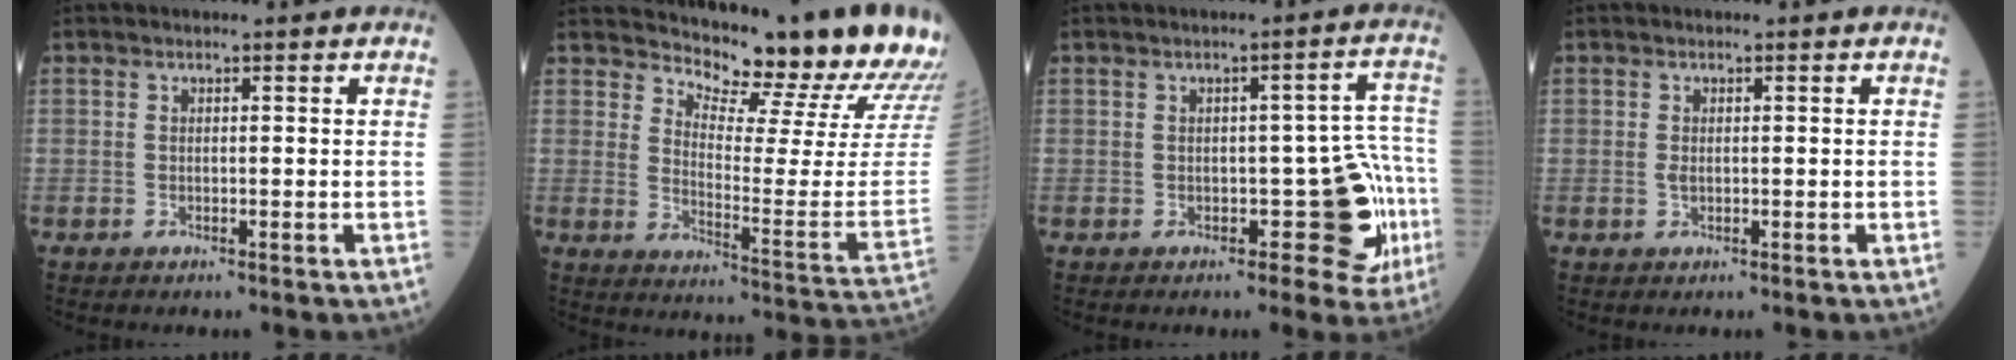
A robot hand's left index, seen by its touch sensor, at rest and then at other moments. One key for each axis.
{"total": 19.0, "fx": 18.2, "fy": 0.6, "fz": 5.6, "tx": -0.085, "ty": -0.120, "tz": 0.224}
{"total": 8.1, "fx": -2.2, "fy": 3.7, "fz": 6.8, "tx": -0.063, "ty": 0.029, "tz": -0.016}
{"total": 0.9, "fx": 0.0, "fy": 0.7, "fz": 0.6, "tx": -0.016, "ty": 0.001, "tz": 0.004}